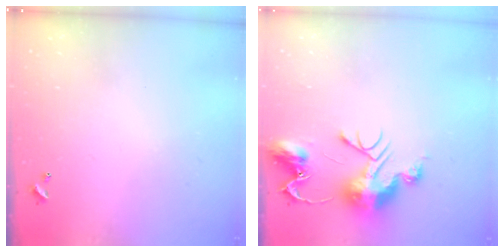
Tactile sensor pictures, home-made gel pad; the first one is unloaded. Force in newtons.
{"total": 12.0, "press": 12.0, "slide": 1.1}